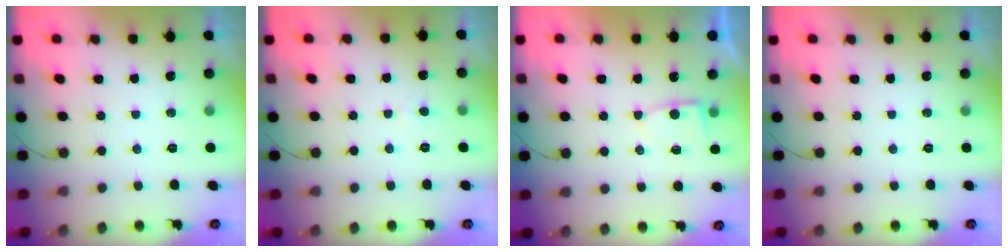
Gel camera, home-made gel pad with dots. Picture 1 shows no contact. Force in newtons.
{"total": 2.0, "press": 2.0, "slide": 0.2}
{"total": 4.0, "press": 4.0, "slide": 0.4}
{"total": 0.0}